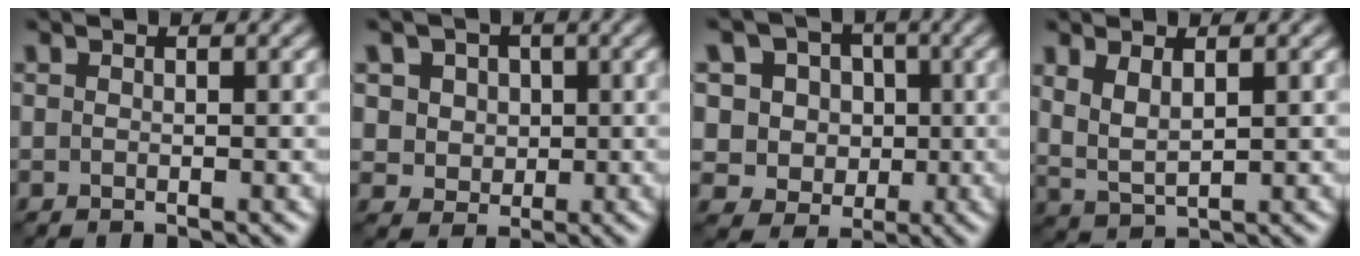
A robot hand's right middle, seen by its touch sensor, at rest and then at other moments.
{"total": 5.1, "force": [1.9, 4.2, 2.0], "torque": [-0.037, 0.009, 0.027]}
{"total": 8.0, "force": [2.5, 6.9, 3.1], "torque": [-0.062, 0.014, 0.026]}
{"total": 2.8, "force": [1.2, 1.2, 2.2], "torque": [-0.053, -0.007, 0.030]}